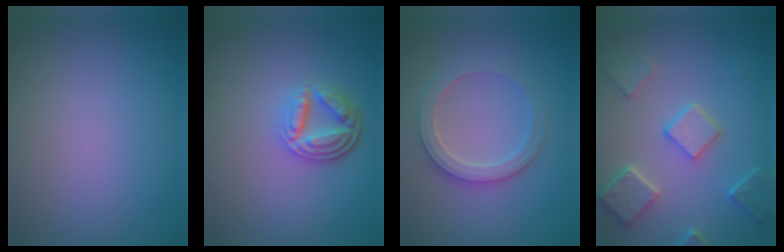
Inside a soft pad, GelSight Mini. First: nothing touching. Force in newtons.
{"total": 4.4, "press": 3.4, "slide": 2.8}
{"total": 3.1, "press": 2.9, "slide": 1.0}
{"total": 4.9, "press": 3.9, "slide": 3.0}